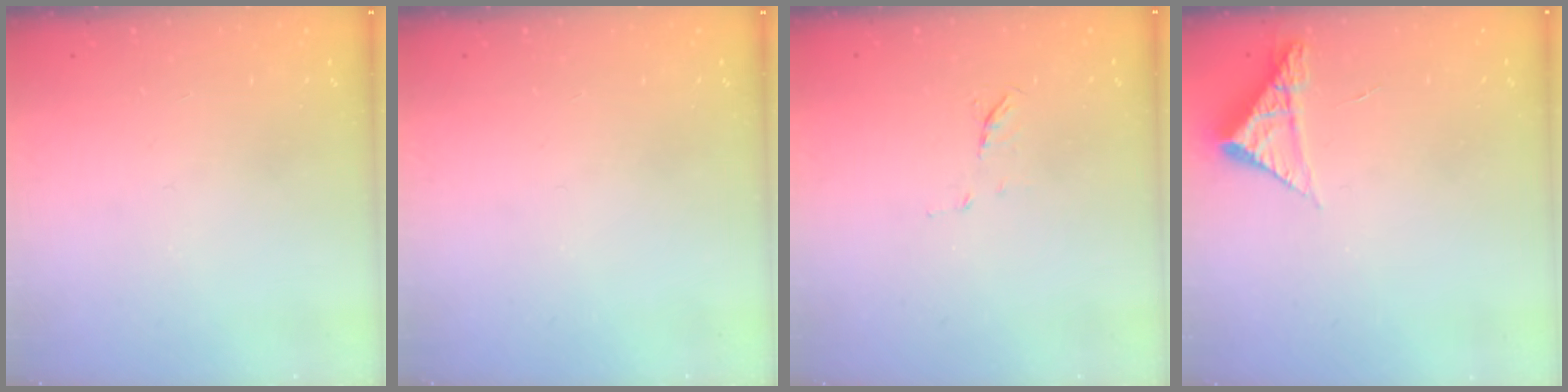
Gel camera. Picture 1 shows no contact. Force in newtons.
{"total": 0.0}
{"total": 4.9, "press": 4.8, "slide": 1.3}
{"total": 4.9, "press": 4.9, "slide": 0.4}